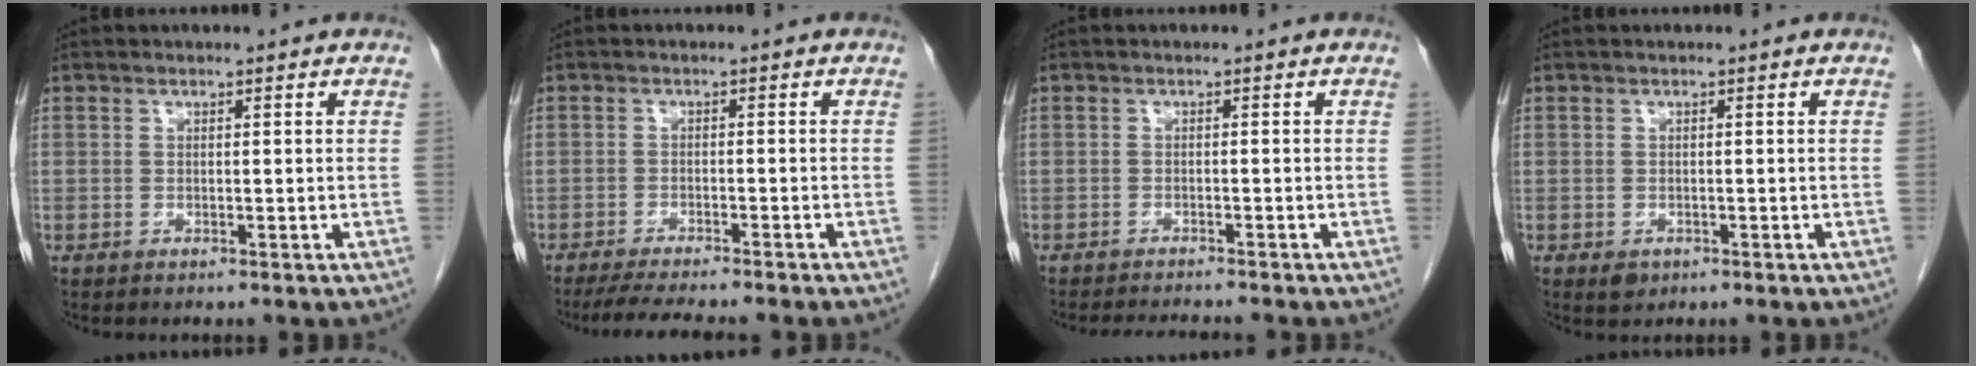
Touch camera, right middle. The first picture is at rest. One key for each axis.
{"total": 9.0, "fx": -7.8, "fy": 0.5, "fz": 4.5, "tx": -0.063, "ty": -0.017, "tz": -0.117}
{"total": 4.8, "fx": -4.6, "fy": 0.0, "fz": 1.4, "tx": -0.018, "ty": -0.013, "tz": -0.068}
{"total": 1.5, "fx": -0.7, "fy": 1.1, "fz": 0.6, "tx": -0.009, "ty": 0.002, "tz": -0.004}